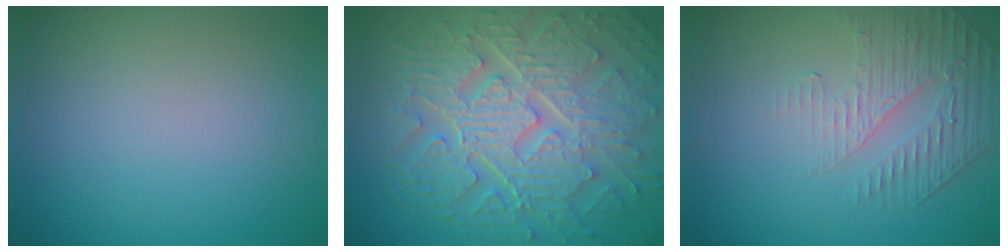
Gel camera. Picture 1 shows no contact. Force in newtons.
{"total": 10.5, "press": 7.0, "slide": 7.8}
{"total": 2.2, "press": 1.7, "slide": 1.4}